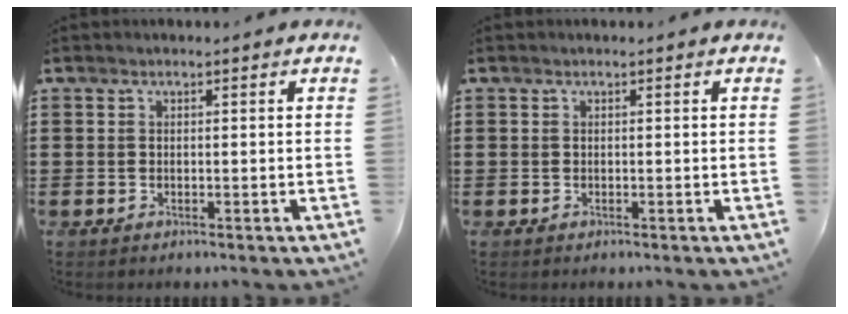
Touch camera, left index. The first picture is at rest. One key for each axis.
{"total": 0.0}